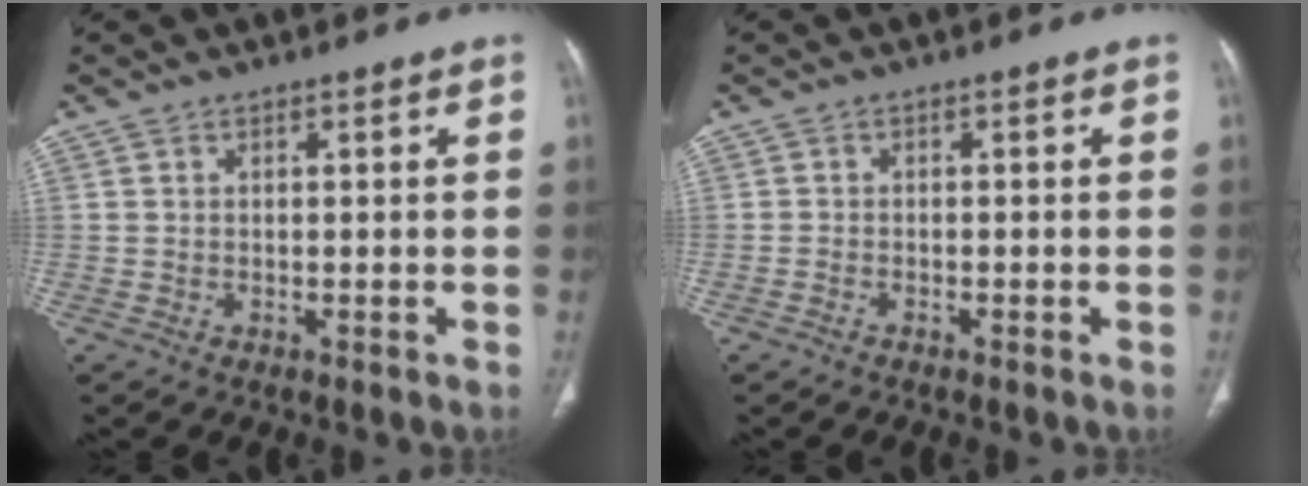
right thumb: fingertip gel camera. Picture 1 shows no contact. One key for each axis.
{"total": 0.6, "fx": -0.6, "fy": 0.1, "fz": 0.0, "tx": -0.005, "ty": 0.004, "tz": -0.013}